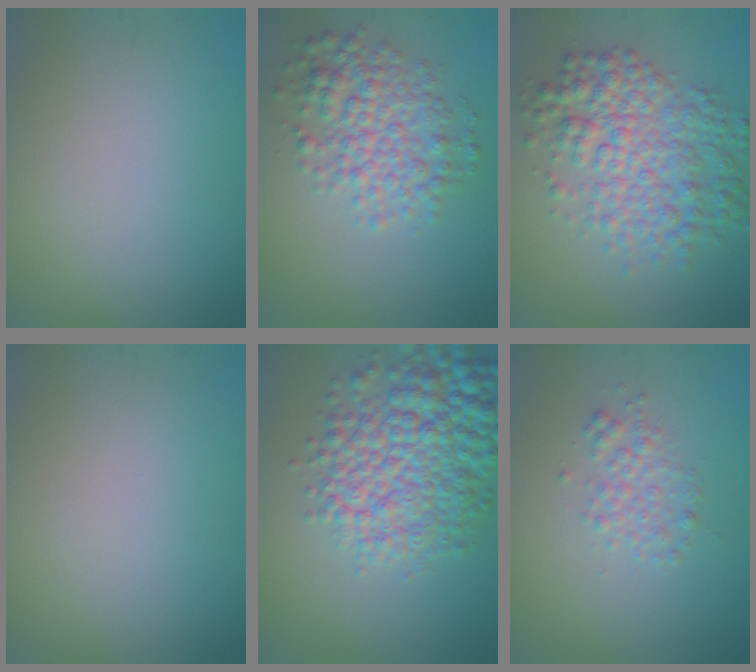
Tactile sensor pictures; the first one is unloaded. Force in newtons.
{"total": 5.1, "press": 5.1, "slide": 0.1}
{"total": 7.2, "press": 7.2, "slide": 0.1}
{"total": 0.0}
{"total": 9.0, "press": 9.0, "slide": 0.2}
{"total": 2.0, "press": 2.0, "slide": 0.0}